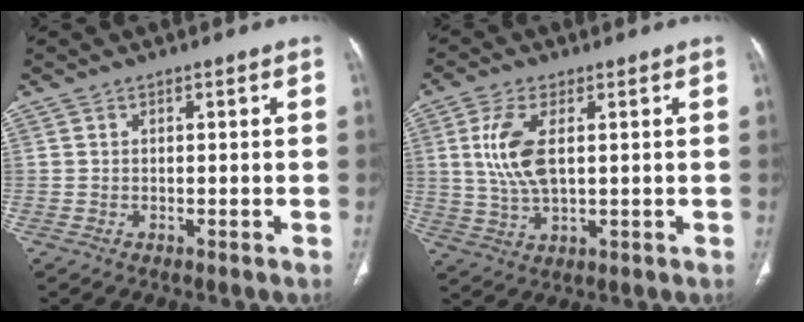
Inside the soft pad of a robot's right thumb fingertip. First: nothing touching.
{"total": 8.9, "force": [1.8, 4.2, 7.7], "torque": [-0.171, -0.006, 0.040]}